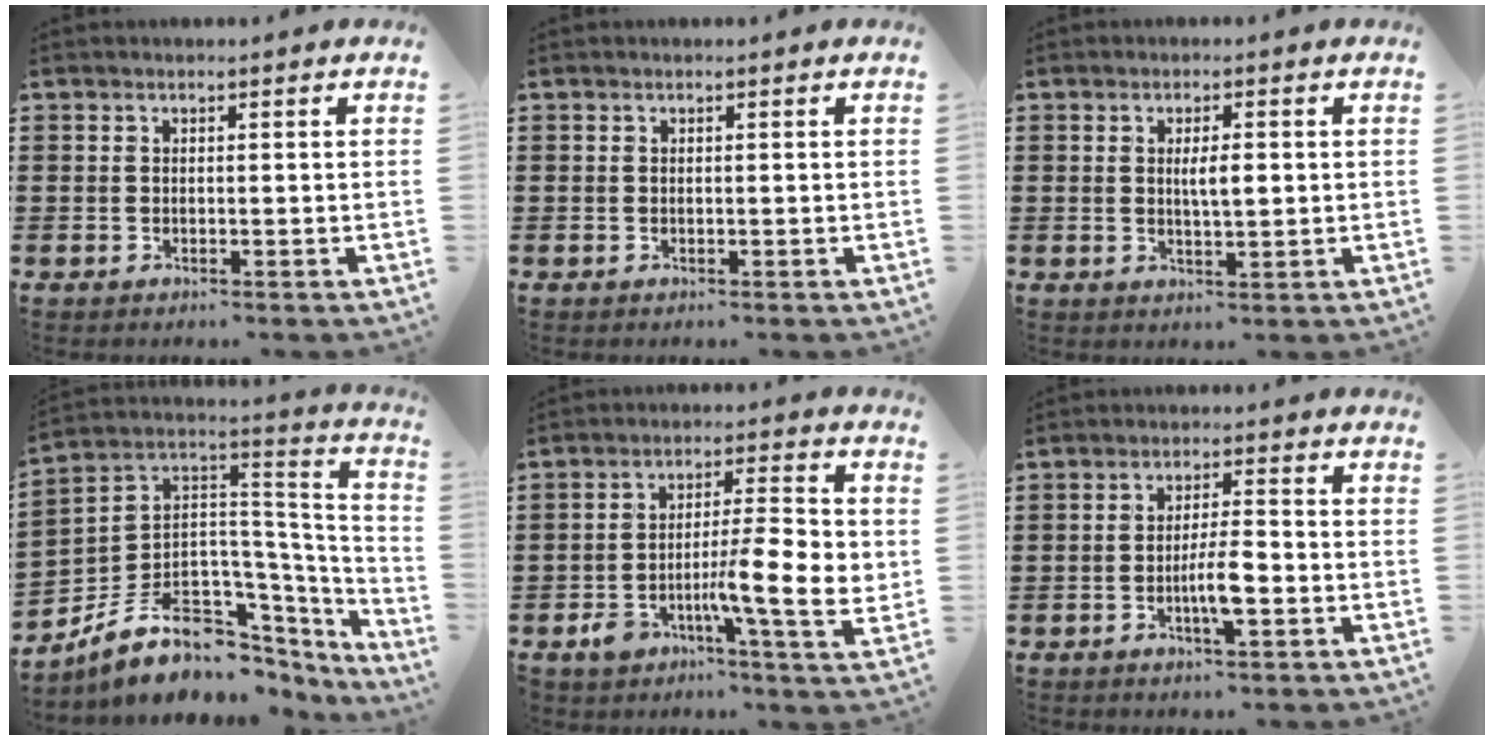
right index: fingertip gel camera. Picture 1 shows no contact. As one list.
[{"total": 0.0}, {"total": 3.3, "force": [0.4, 0.8, 3.2], "torque": [-0.061, 0.001, 0.005]}, {"total": 11.8, "force": [-6.1, 7.5, 6.8], "torque": [-0.148, 0.003, -0.097]}, {"total": 11.9, "force": [-2.6, 3.8, 11.0], "torque": [-0.177, -0.003, -0.043]}, {"total": 5.6, "force": [-1.7, 1.2, 5.1], "torque": [-0.100, -0.001, -0.035]}]